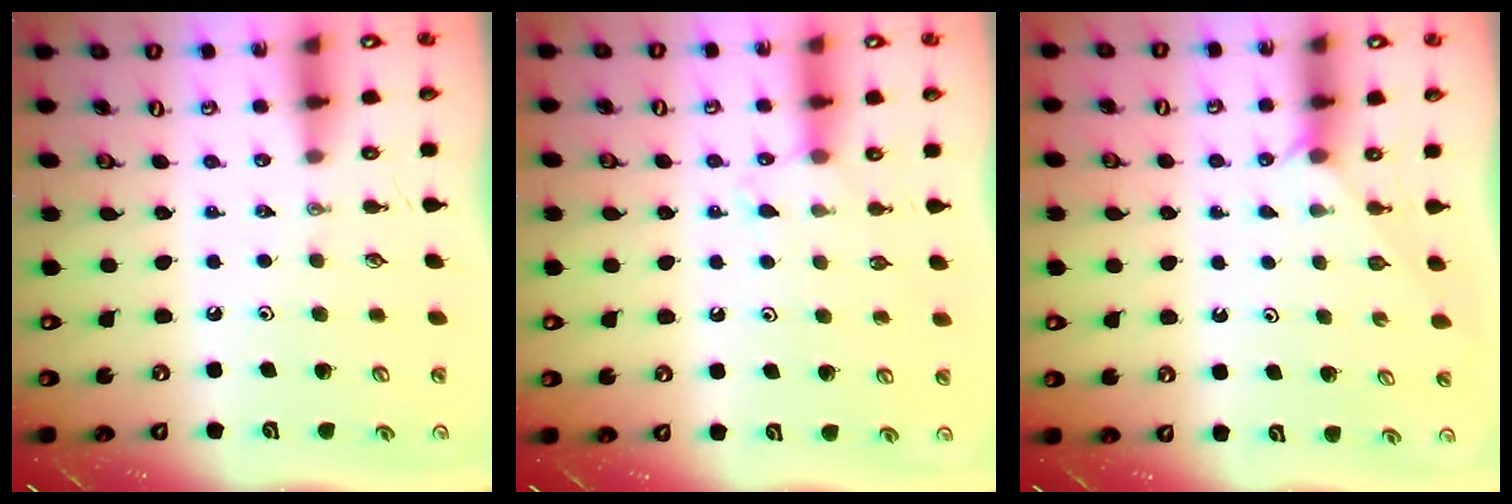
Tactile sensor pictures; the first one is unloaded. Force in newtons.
{"total": 5.5, "press": 5.5, "slide": 0.5}
{"total": 1.5, "press": 1.5, "slide": 0.3}